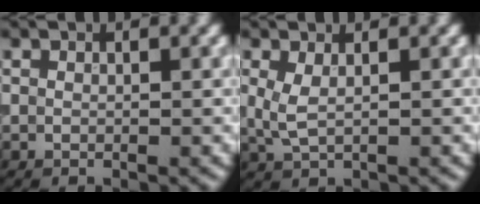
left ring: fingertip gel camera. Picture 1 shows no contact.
{"total": 1.7, "force": [0.5, 0.7, 1.5], "torque": [-0.041, 0.001, 0.012]}